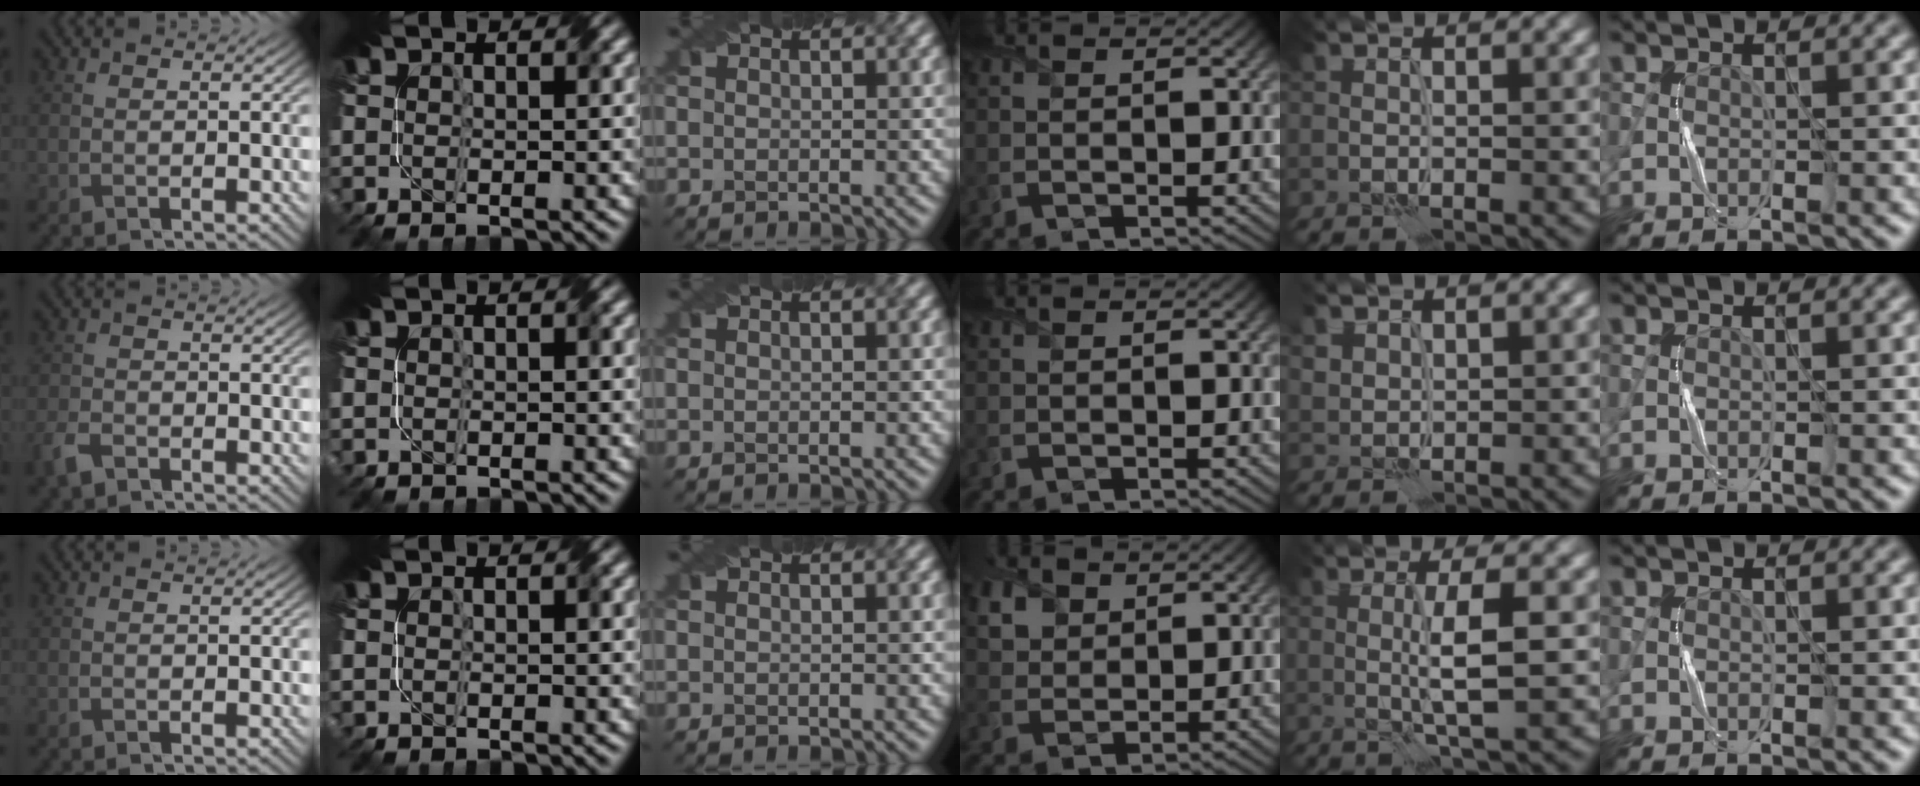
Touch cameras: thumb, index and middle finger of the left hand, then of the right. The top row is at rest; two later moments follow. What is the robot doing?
{"motion": "fold", "object": "napkin"}